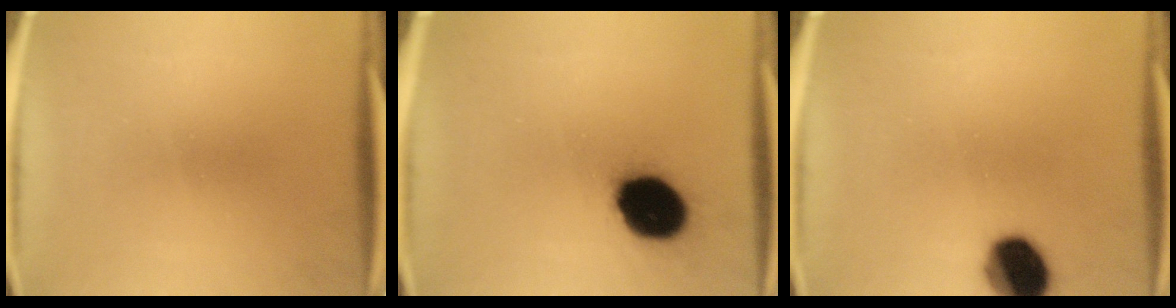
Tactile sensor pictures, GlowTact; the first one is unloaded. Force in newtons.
{"total": 16.4}
{"total": 11.6}